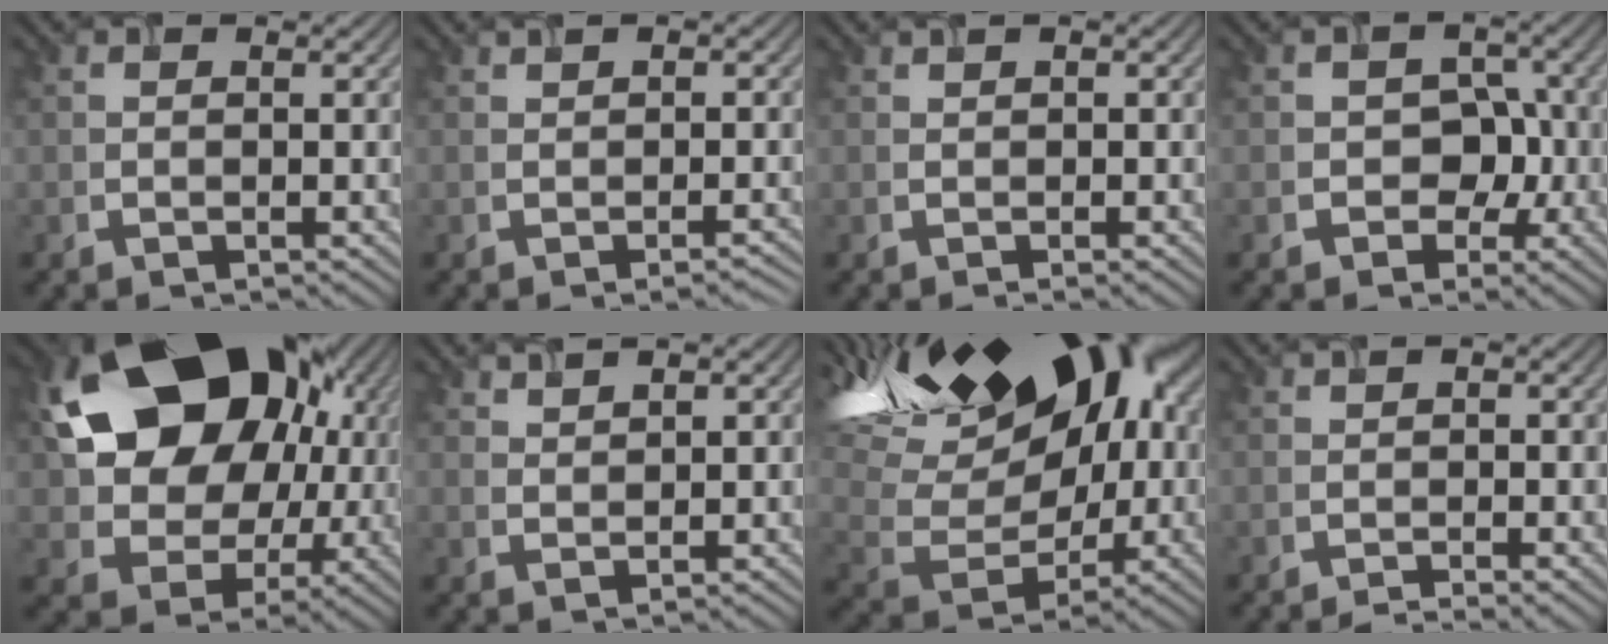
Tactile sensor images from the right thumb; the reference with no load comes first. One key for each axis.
{"total": 1.5, "fx": -0.2, "fy": 0.2, "fz": 1.5, "tx": -0.020, "ty": 0.002, "tz": -0.001}
{"total": 0.7, "fx": 0.3, "fy": -0.1, "fz": 0.7, "tx": -0.010, "ty": 0.002, "tz": 0.006}
{"total": 4.3, "fx": -1.2, "fy": 3.6, "fz": 2.1, "tx": -0.010, "ty": 0.005, "tz": -0.033}
{"total": 19.0, "fx": 5.3, "fy": 14.5, "fz": 11.1, "tx": -0.221, "ty": -0.012, "tz": 0.116}
{"total": 1.9, "fx": 1.6, "fy": 0.3, "fz": 0.9, "tx": -0.018, "ty": -0.005, "tz": 0.040}
{"total": 19.7, "fx": 8.3, "fy": 11.6, "fz": 13.6, "tx": -0.247, "ty": 0.037, "tz": 0.147}
{"total": 1.7, "fx": -0.9, "fy": 0.1, "fz": 1.5, "tx": -0.024, "ty": -0.001, "tz": -0.015}